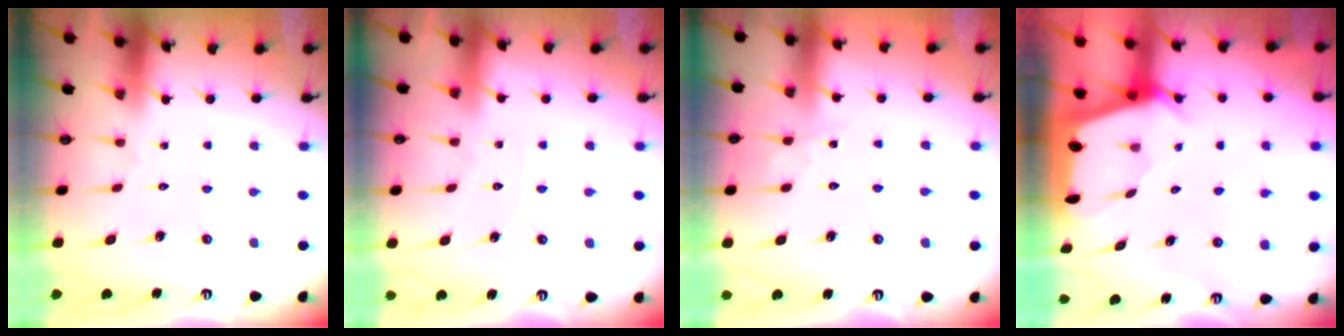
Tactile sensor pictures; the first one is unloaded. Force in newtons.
{"total": 2.0, "press": 2.0, "slide": 0.3}
{"total": 2.3, "press": 2.3, "slide": 0.3}
{"total": 2.5, "press": 2.5, "slide": 0.3}